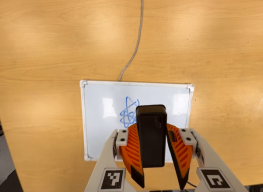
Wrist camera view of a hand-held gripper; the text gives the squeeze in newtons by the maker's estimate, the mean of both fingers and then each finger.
{"total": 7.8, "left": 7.6, "right": 8.0}